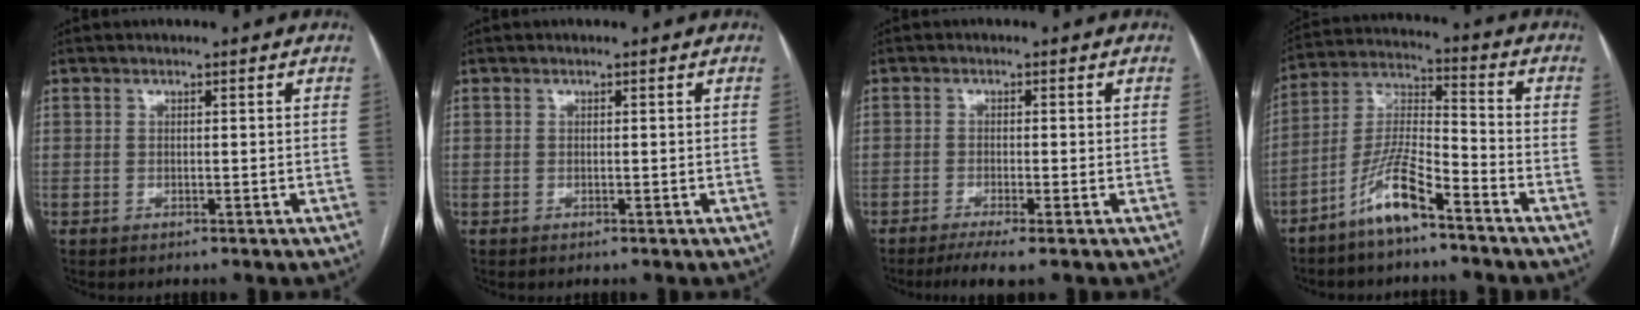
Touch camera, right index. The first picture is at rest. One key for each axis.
{"total": 0.0}
{"total": 3.9, "fx": -2.5, "fy": -0.1, "fz": 3.0, "tx": -0.052, "ty": -0.009, "tz": -0.046}
{"total": 9.7, "fx": -6.5, "fy": 1.4, "fz": 7.1, "tx": -0.151, "ty": -0.005, "tz": -0.131}